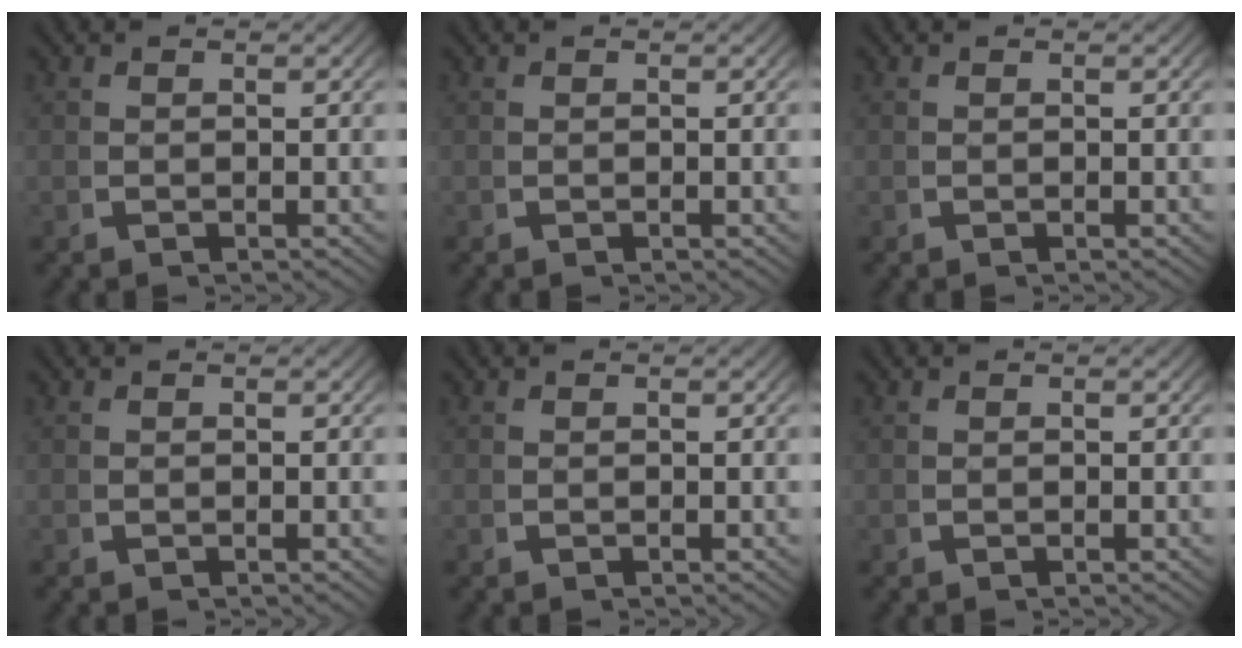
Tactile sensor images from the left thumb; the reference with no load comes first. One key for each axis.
{"total": 0.0}
{"total": 0.0}
{"total": 0.0}
{"total": 0.0}
{"total": 0.0}